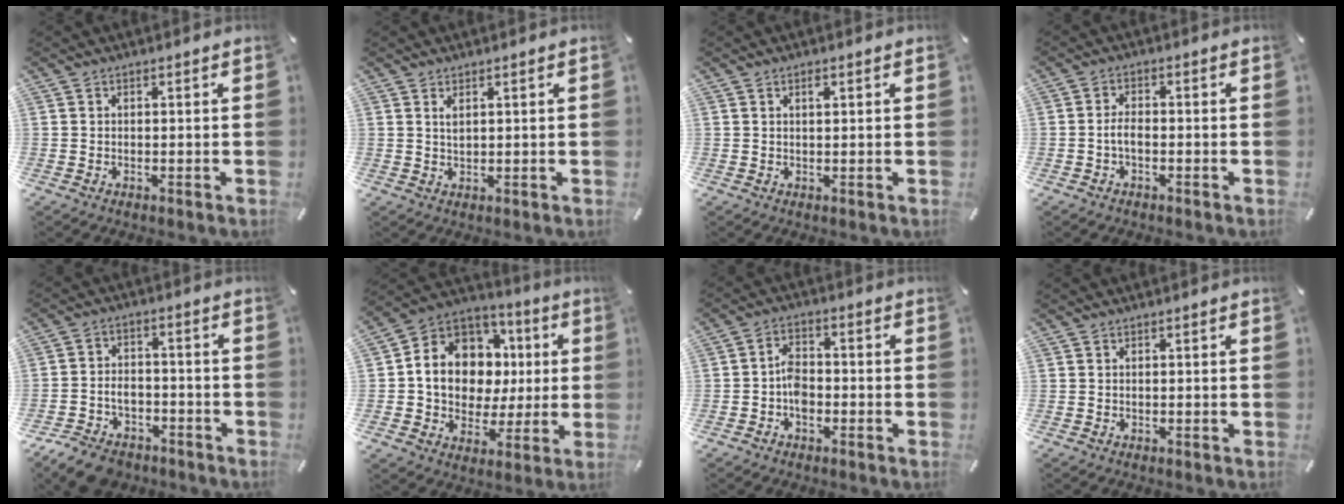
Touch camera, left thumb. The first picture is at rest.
{"total": 1.6, "force": [0.8, 0.6, 1.3], "torque": [-0.029, 0.000, 0.015]}
{"total": 1.0, "force": [0.5, 0.4, 0.8], "torque": [-0.009, -0.001, 0.007]}
{"total": 3.0, "force": [-1.0, 1.3, 2.5], "torque": [-0.056, 0.002, -0.023]}
{"total": 7.8, "force": [-5.5, 5.0, 2.6], "torque": [-0.043, 0.038, -0.099]}
{"total": 12.6, "force": [1.5, 11.1, 5.8], "torque": [-0.129, -0.023, 0.035]}
{"total": 5.0, "force": [-1.9, 3.6, 3.0], "torque": [-0.051, 0.017, -0.032]}
{"total": 0.0}